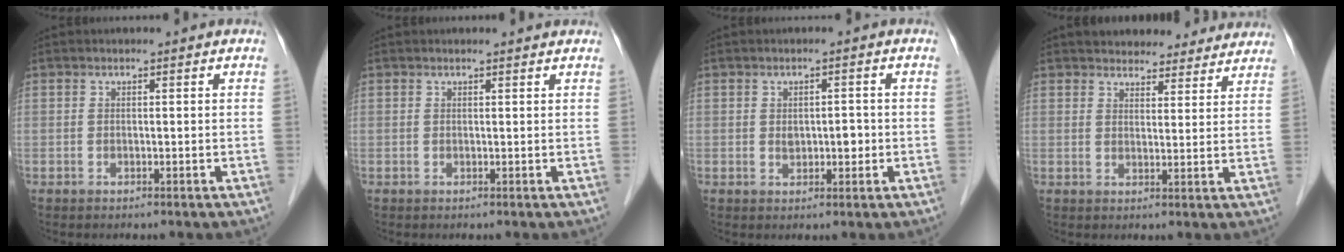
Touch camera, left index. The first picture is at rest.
{"total": 1.6, "force": [1.6, 0.1, 0.2], "torque": [-0.010, 0.004, 0.015]}
{"total": 2.6, "force": [-0.1, 1.7, 2.1], "torque": [-0.032, 0.007, 0.004]}
{"total": 13.2, "force": [12.1, 4.4, 3.1], "torque": [-0.011, 0.013, 0.139]}